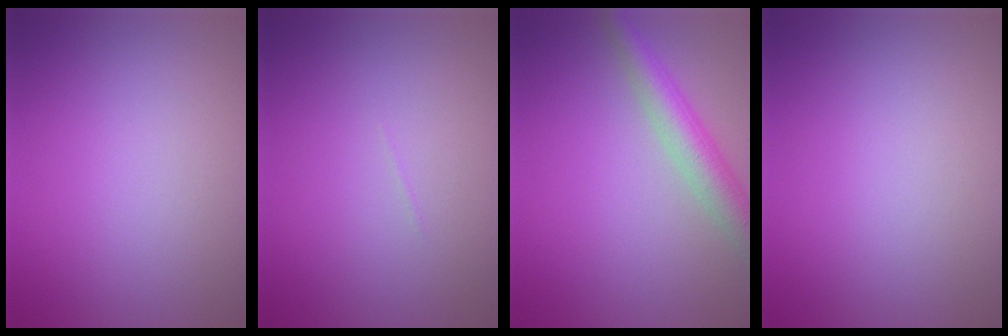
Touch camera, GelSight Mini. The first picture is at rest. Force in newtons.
{"total": 0.0}
{"total": 4.3, "press": 4.3, "slide": 0.2}
{"total": 0.0}